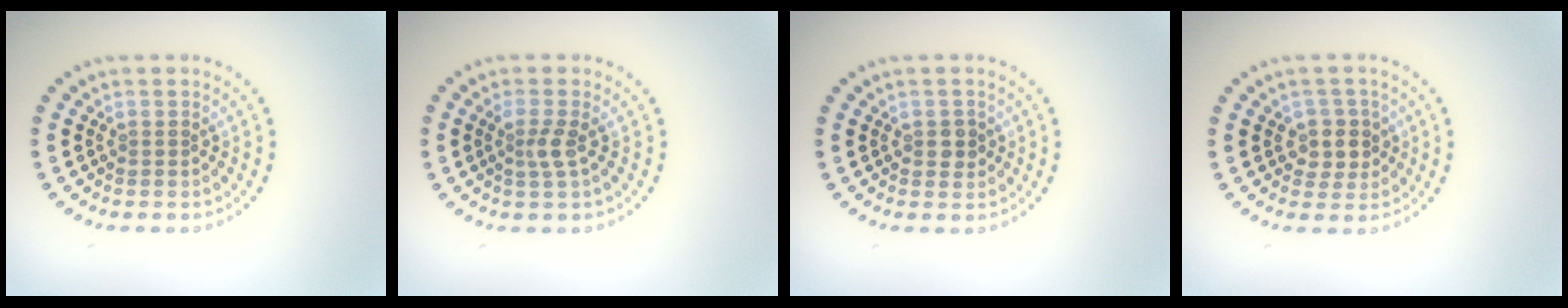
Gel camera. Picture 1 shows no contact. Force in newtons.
{"total": 1.7, "press": 1.3, "slide": 1.1}
{"total": 1.4, "press": 1.4, "slide": 0.1}
{"total": 2.6, "press": 2.3, "slide": 1.2}